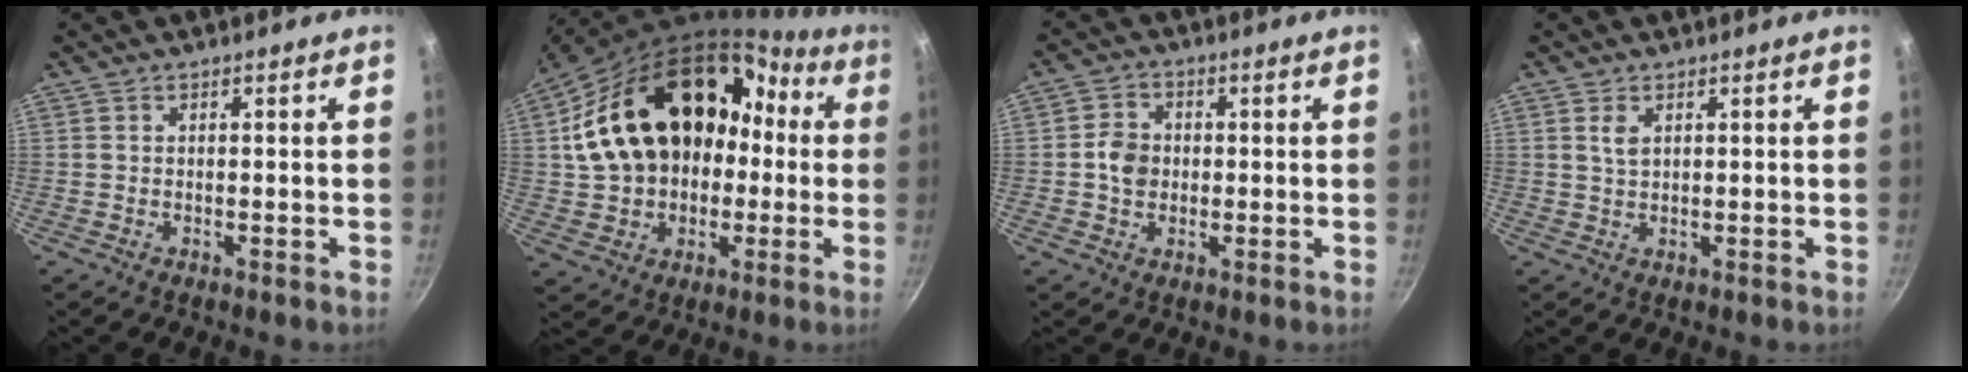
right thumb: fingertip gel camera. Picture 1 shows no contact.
{"total": 25.9, "force": [2.6, 18.9, 17.4], "torque": [-0.286, 0.066, 0.059]}
{"total": 4.8, "force": [-0.1, 4.0, 2.6], "torque": [-0.028, 0.010, -0.011]}
{"total": 2.2, "force": [1.0, 1.2, 1.6], "torque": [-0.030, -0.005, 0.021]}